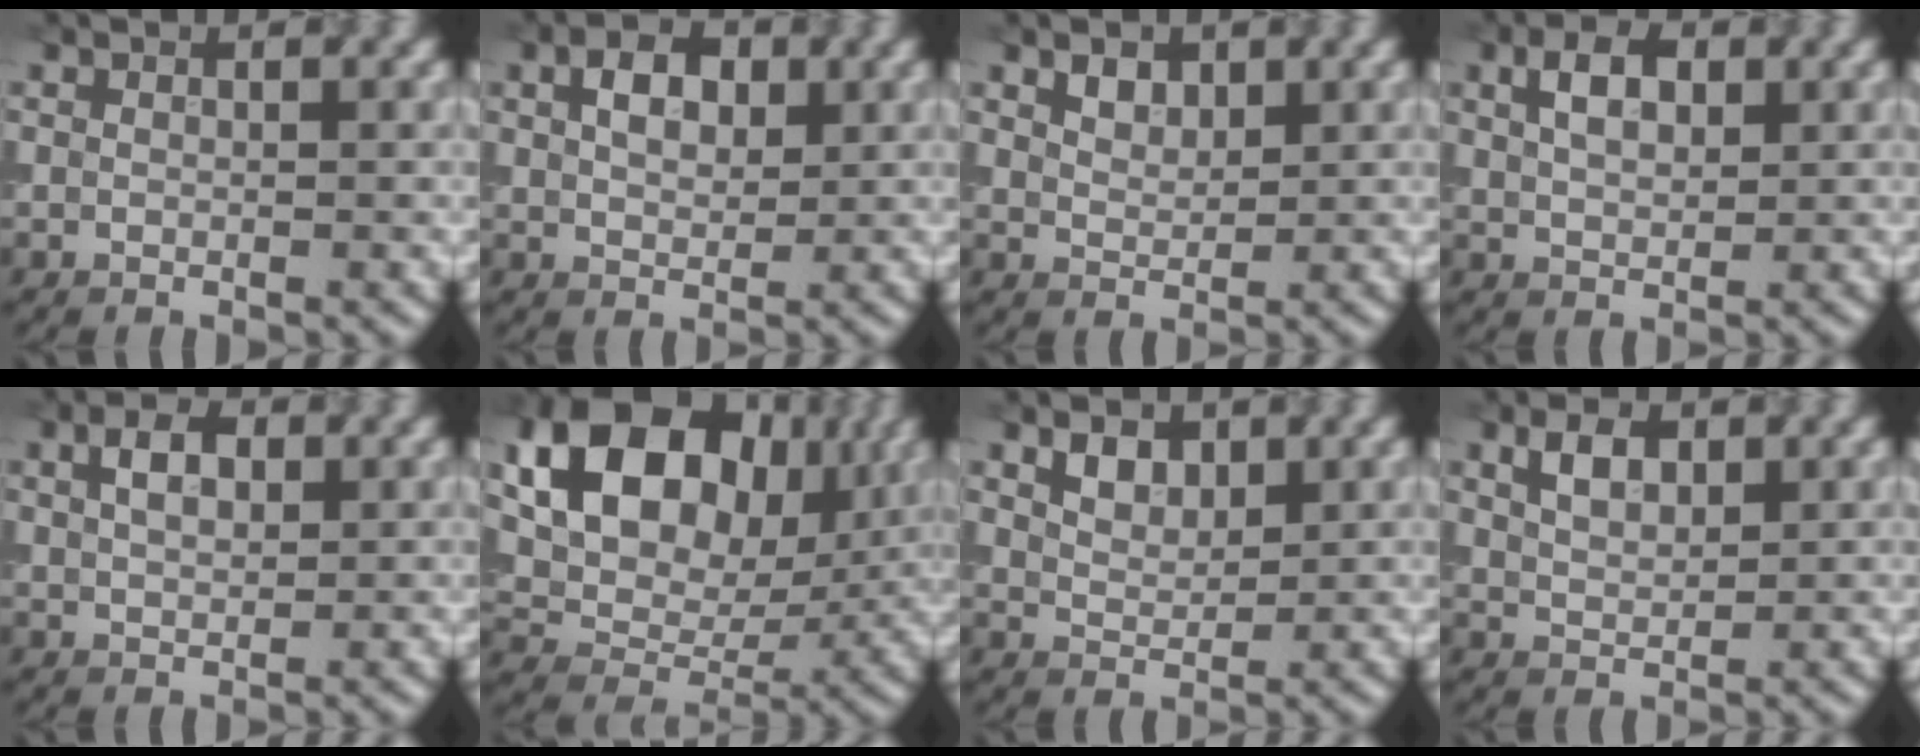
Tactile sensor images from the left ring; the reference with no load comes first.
{"total": 3.5, "force": [1.1, 2.2, 2.5], "torque": [-0.045, 0.006, 0.017]}
{"total": 1.8, "force": [1.2, 1.1, 0.8], "torque": [-0.015, 0.002, 0.024]}
{"total": 3.5, "force": [1.3, 2.1, 2.6], "torque": [-0.049, 0.007, 0.024]}
{"total": 2.9, "force": [1.0, 1.7, 2.1], "torque": [-0.042, 0.006, 0.018]}
{"total": 14.8, "force": [5.0, 10.3, 9.4], "torque": [-0.169, 0.031, 0.083]}
{"total": 2.4, "force": [1.4, 1.4, 1.3], "torque": [-0.025, 0.001, 0.027]}
{"total": 2.8, "force": [1.3, 1.6, 1.8], "torque": [-0.036, 0.004, 0.027]}